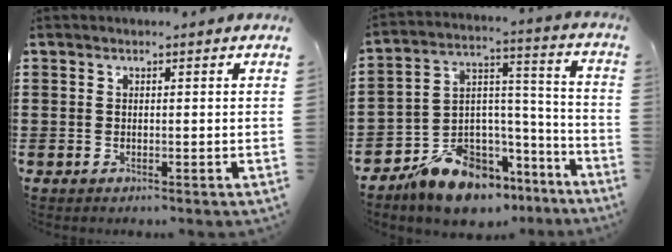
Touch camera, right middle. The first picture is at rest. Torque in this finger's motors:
{"motor_torque": [0.69, -0.55, 0.32, 0.21]}